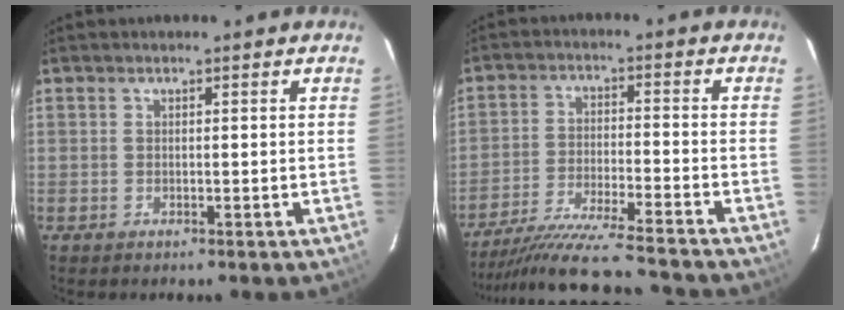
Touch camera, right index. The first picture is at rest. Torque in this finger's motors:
{"motor_torque": [1.17, -0.97, 0.46, 0.12]}